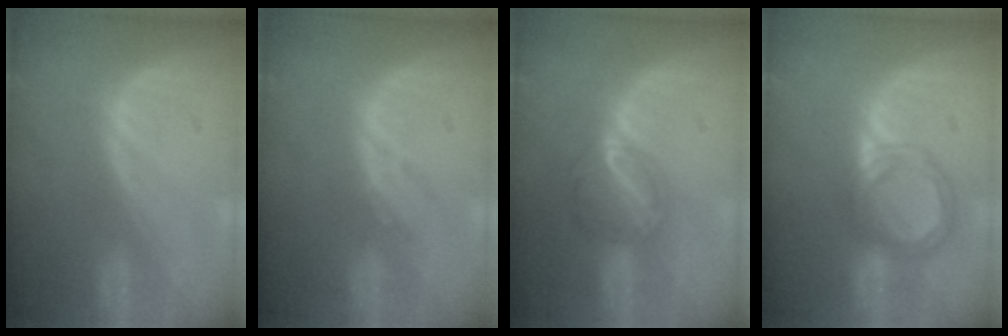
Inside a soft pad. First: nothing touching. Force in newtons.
{"total": 1.2, "press": 1.2, "slide": 0.3}
{"total": 6.3, "press": 5.6, "slide": 3.0}
{"total": 5.7, "press": 5.7, "slide": 0.3}